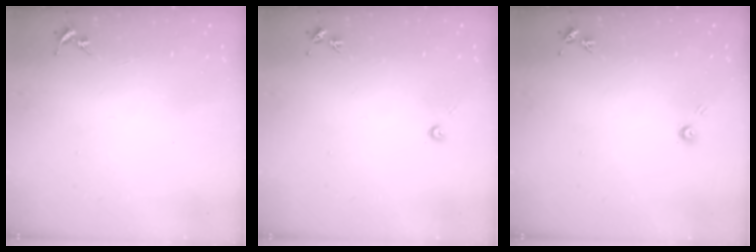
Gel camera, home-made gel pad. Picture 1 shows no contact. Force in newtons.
{"total": 3.9, "press": 3.9, "slide": 0.5}
{"total": 3.5, "press": 3.5, "slide": 0.4}